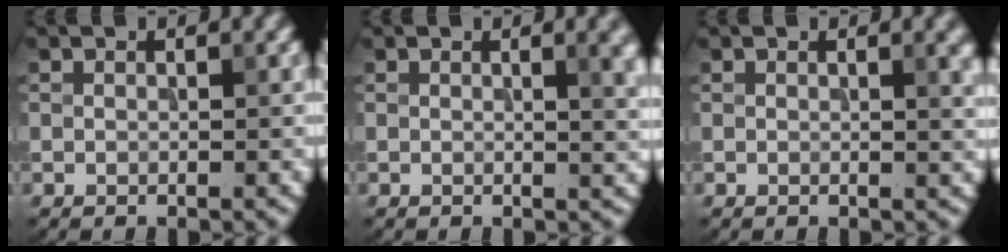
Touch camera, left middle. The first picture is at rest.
{"total": 2.7, "force": [0.9, 0.7, 2.5], "torque": [-0.025, 0.001, 0.012]}
{"total": 1.7, "force": [0.8, 0.4, 1.5], "torque": [-0.018, -0.001, 0.012]}